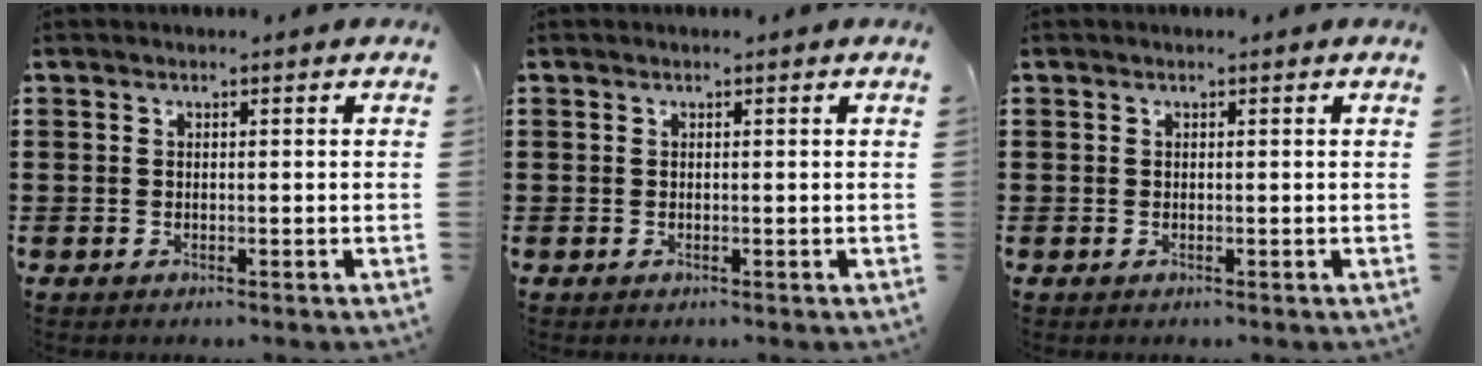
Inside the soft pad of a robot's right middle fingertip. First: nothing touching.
{"total": 0.0}
{"total": 0.0}